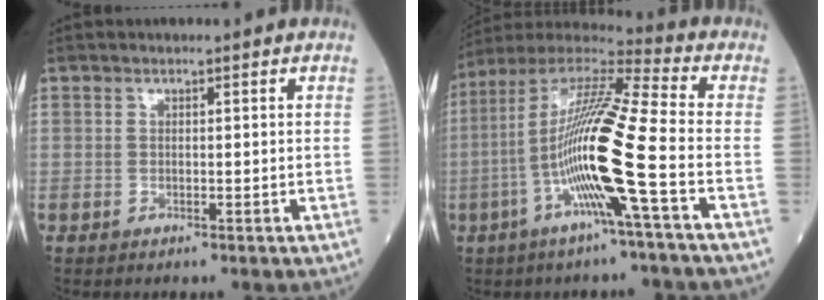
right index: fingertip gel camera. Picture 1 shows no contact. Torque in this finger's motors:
{"motor_torque": [1.32, -0.83, 1.06, 0.21]}